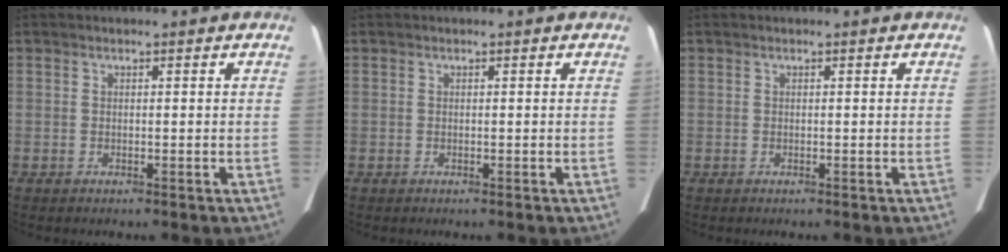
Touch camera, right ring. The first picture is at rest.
{"total": 0.0}
{"total": 0.0}